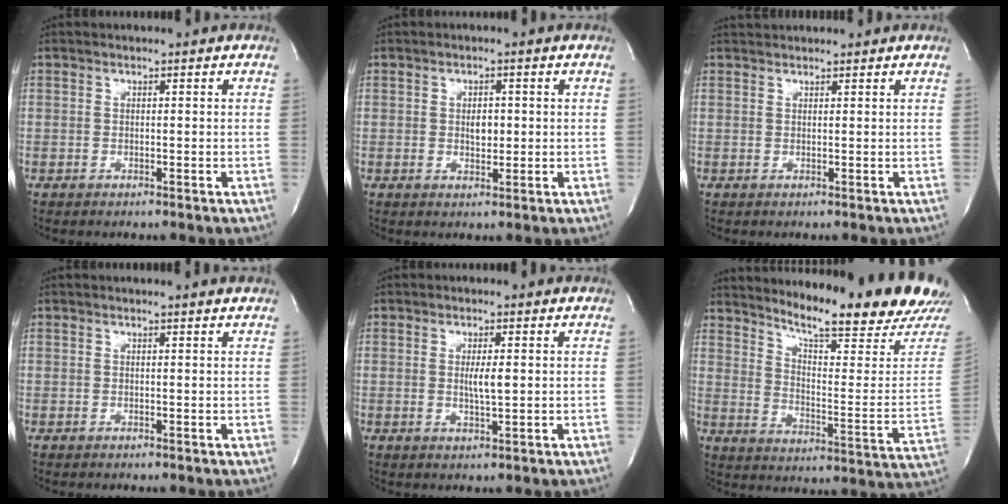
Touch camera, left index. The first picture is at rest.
{"total": 2.3, "force": [0.2, 1.3, 1.9], "torque": [-0.031, 0.000, 0.005]}
{"total": 2.3, "force": [2.3, 0.3, 0.3], "torque": [-0.007, 0.027, 0.042]}
{"total": 1.4, "force": [1.3, -0.4, 0.3], "torque": [-0.017, -0.004, 0.018]}
{"total": 2.7, "force": [0.3, 0.2, 2.7], "torque": [-0.051, -0.004, 0.006]}
{"total": 19.5, "force": [17.9, -0.8, 7.7], "torque": [-0.129, -0.104, 0.236]}